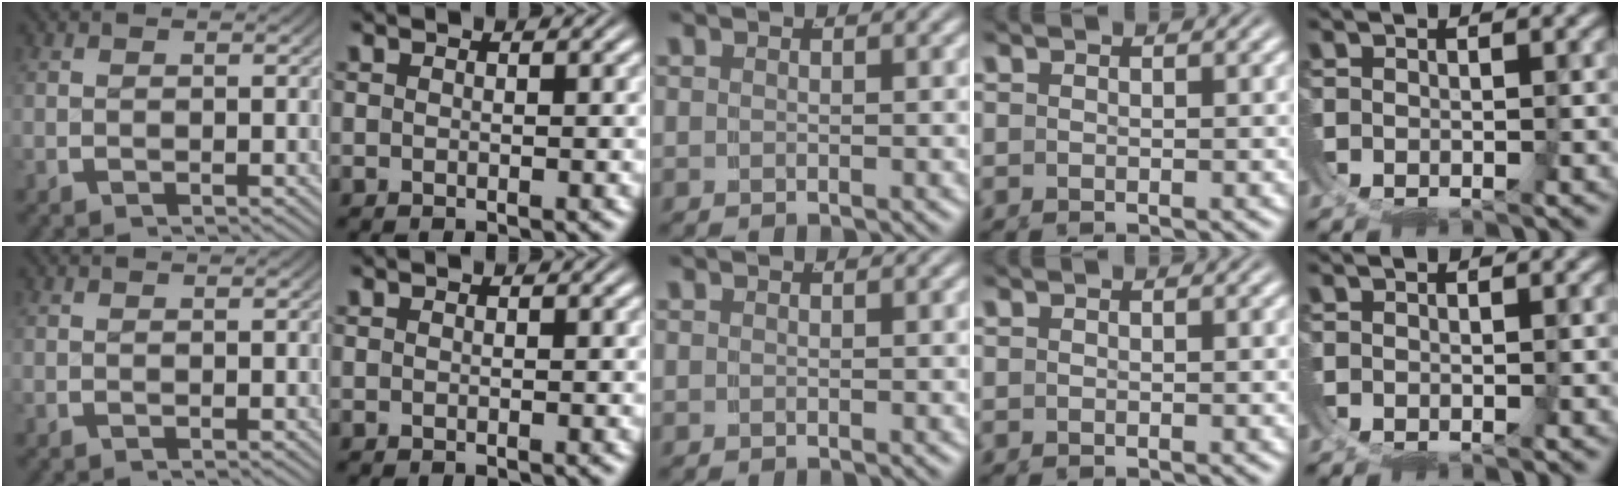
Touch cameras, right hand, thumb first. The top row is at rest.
{}